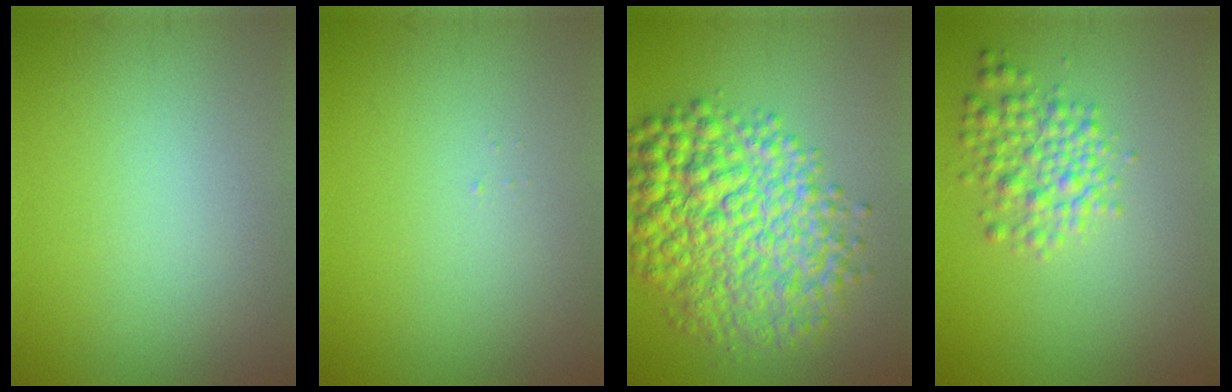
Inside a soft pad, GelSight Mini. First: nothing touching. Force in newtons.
{"total": 0.0}
{"total": 10.1, "press": 10.1, "slide": 0.1}
{"total": 3.7, "press": 3.6, "slide": 0.1}